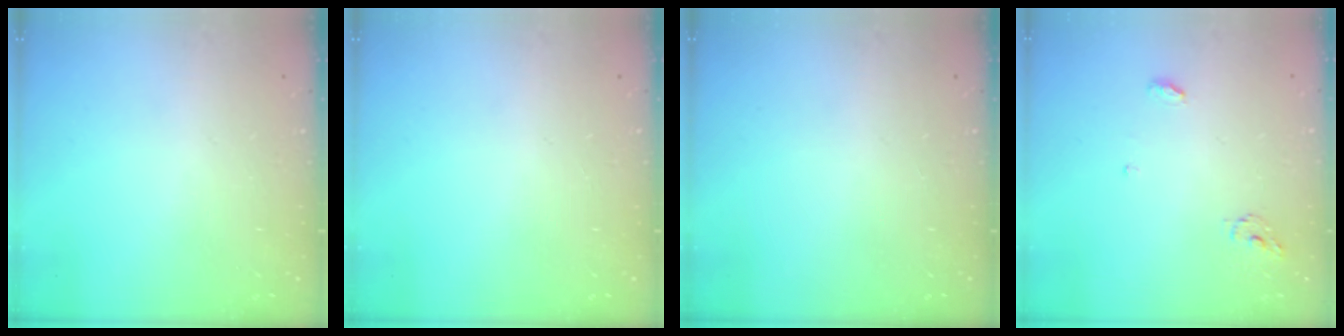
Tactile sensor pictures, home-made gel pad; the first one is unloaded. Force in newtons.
{"total": 0.0}
{"total": 0.0}
{"total": 3.5, "press": 3.5, "slide": 0.3}